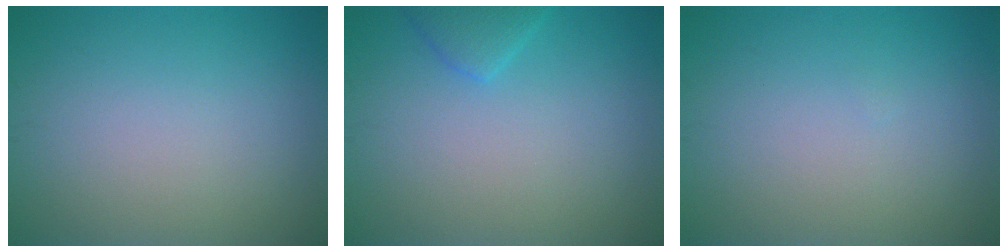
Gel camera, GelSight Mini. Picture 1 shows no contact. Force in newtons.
{"total": 1.8, "press": 1.8, "slide": 0.1}
{"total": 0.0}